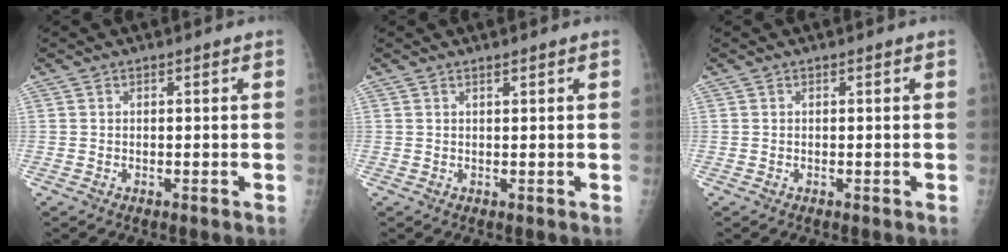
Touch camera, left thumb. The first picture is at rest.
{"total": 0.7, "force": [0.6, 0.0, 0.3], "torque": [-0.005, -0.004, 0.011]}
{"total": 0.0}